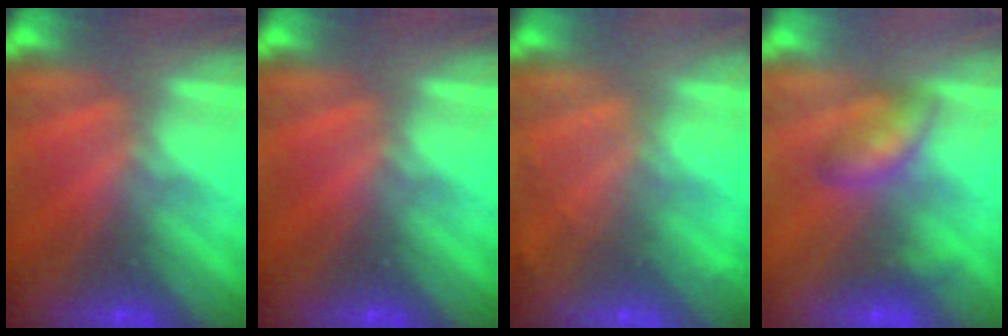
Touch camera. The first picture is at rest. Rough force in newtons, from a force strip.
{"total": 0.0}
{"total": 2.1}
{"total": 2.4}